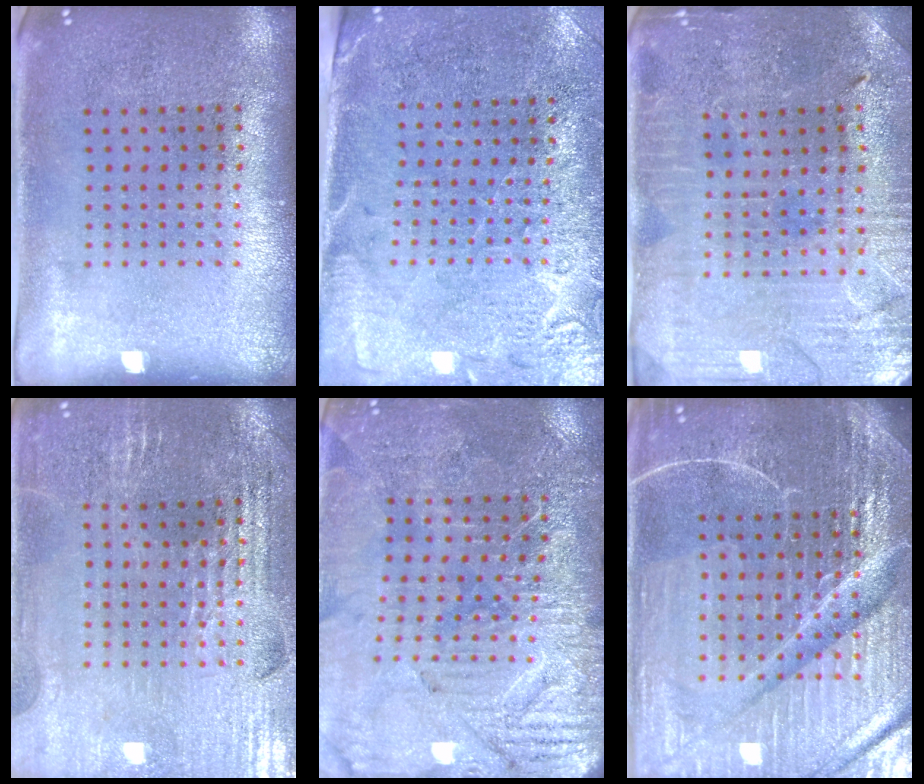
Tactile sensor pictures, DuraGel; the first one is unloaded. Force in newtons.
{"total": 2.8, "press": 2.5, "slide": 1.1}
{"total": 1.5, "press": 1.4, "slide": 0.2}
{"total": 2.9, "press": 2.9, "slide": 0.6}
{"total": 3.4, "press": 3.4, "slide": 0.2}
{"total": 6.8, "press": 6.0, "slide": 3.3}